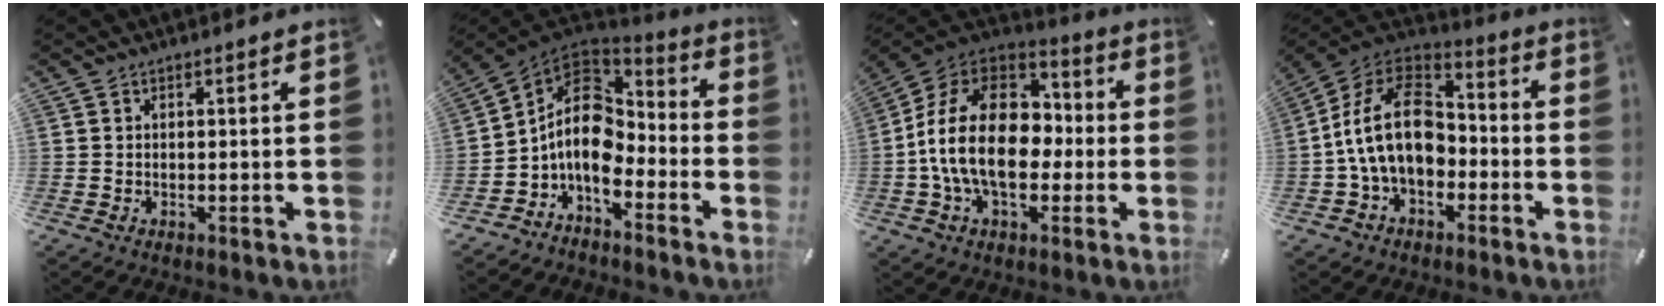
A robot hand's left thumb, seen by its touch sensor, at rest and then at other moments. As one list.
[{"total": 13.0, "force": [-2.6, 9.4, 8.6], "torque": [-0.177, 0.007, -0.046]}, {"total": 21.4, "force": [-2.1, 14.9, 15.2], "torque": [-0.296, 0.025, -0.036]}, {"total": 18.5, "force": [-2.9, 13.0, 12.9], "torque": [-0.263, 0.031, -0.053]}]